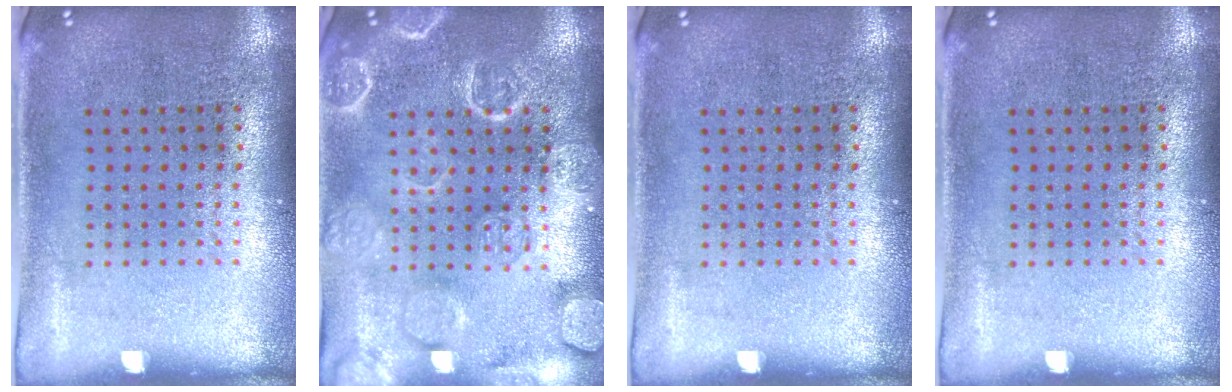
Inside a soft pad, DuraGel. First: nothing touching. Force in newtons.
{"total": 5.0, "press": 5.0, "slide": 0.8}
{"total": 0.0}
{"total": 0.0}